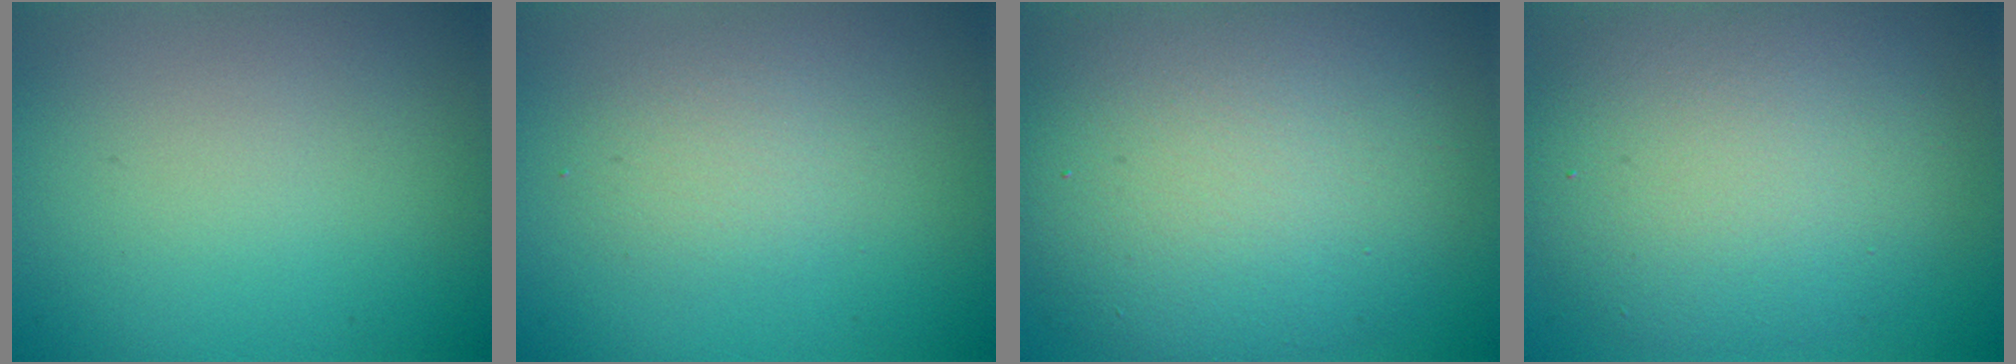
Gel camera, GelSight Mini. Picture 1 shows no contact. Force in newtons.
{"total": 1.8, "press": 1.8, "slide": 0.0}
{"total": 10.7, "press": 10.7, "slide": 0.5}
{"total": 7.9, "press": 7.9, "slide": 0.4}